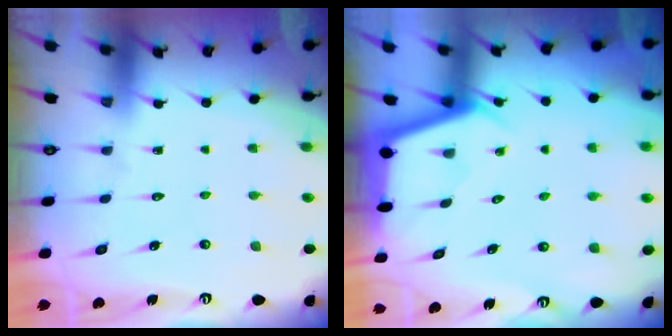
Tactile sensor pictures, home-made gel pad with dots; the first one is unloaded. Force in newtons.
{"total": 2.8, "press": 2.8, "slide": 0.1}